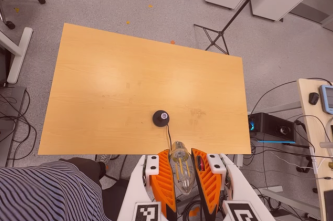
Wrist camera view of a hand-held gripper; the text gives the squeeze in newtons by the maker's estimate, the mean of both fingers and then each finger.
{"total": 20.3, "left": 21.7, "right": 18.9}